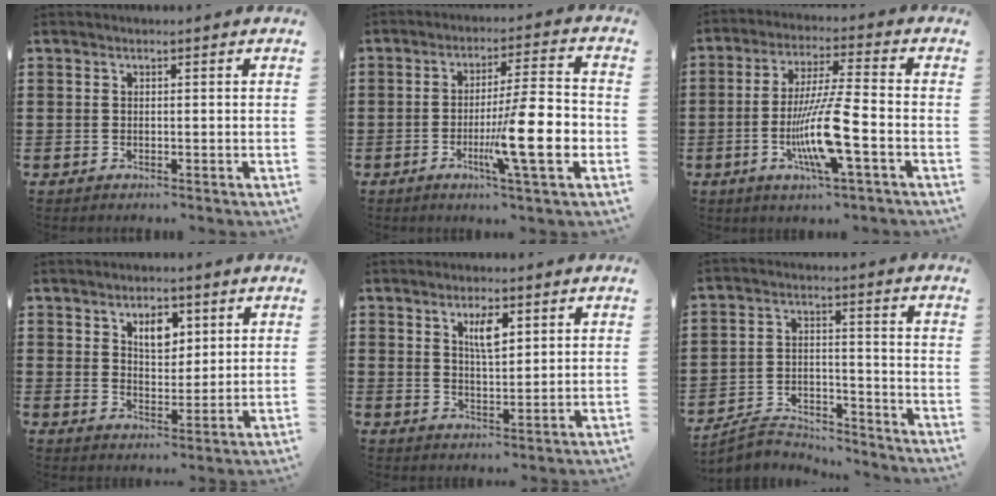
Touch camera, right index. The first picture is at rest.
{"total": 12.6, "force": [-3.5, 1.7, 12.0], "torque": [-0.192, -0.011, -0.064]}
{"total": 11.1, "force": [-3.6, 1.0, 10.4], "torque": [-0.211, -0.014, -0.074]}
{"total": 4.7, "force": [2.4, 2.7, 3.0], "torque": [-0.053, 0.004, 0.038]}
{"total": 4.2, "force": [2.0, 1.3, 3.4], "torque": [-0.058, 0.001, 0.029]}
{"total": 5.0, "force": [-4.8, 1.1, 0.6], "torque": [-0.019, 0.010, -0.098]}